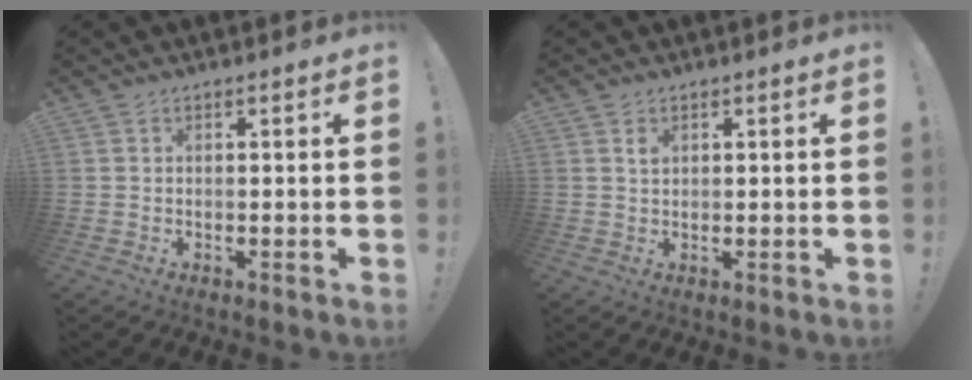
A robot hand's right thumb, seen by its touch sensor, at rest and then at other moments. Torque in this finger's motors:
{"motor_torque": [-0.01, 0.03, 0.77, -0.66, 0.08]}